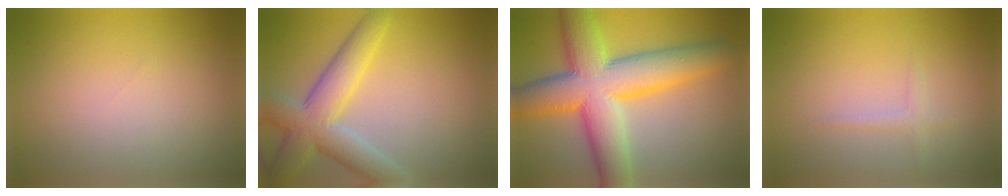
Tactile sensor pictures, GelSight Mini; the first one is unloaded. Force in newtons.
{"total": 6.6, "press": 6.6, "slide": 0.3}
{"total": 11.9, "press": 11.9, "slide": 0.5}
{"total": 1.0, "press": 1.0, "slide": 0.1}